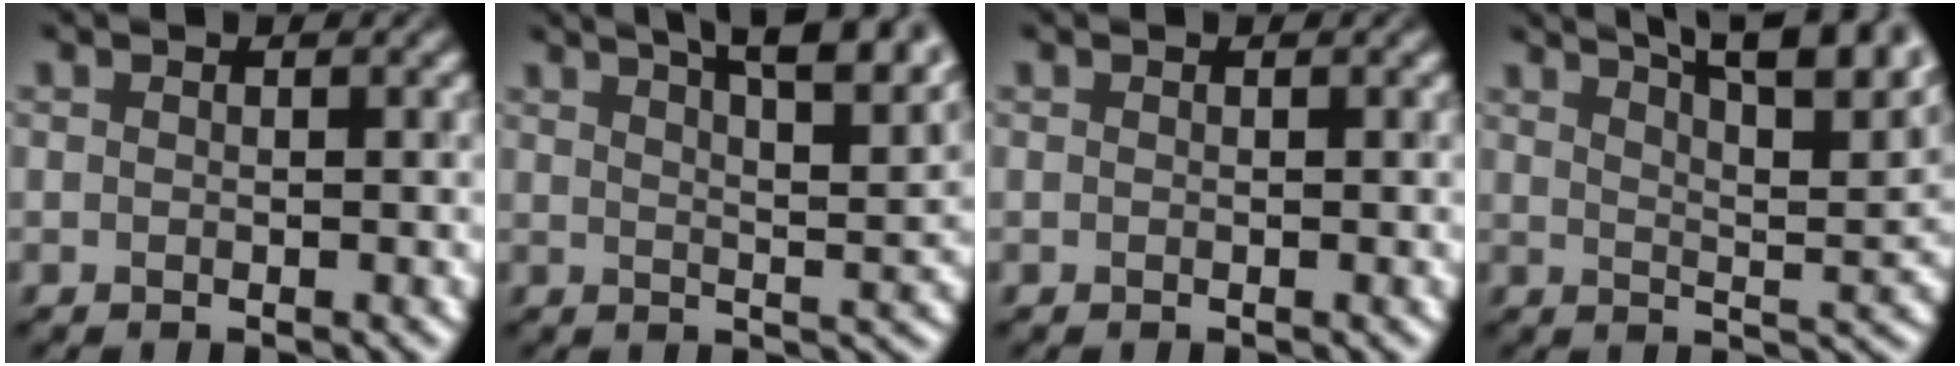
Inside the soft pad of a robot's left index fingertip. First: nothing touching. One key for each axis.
{"total": 12.4, "fx": 8.3, "fy": 4.1, "fz": 8.2, "tx": -0.073, "ty": 0.040, "tz": 0.080}
{"total": 0.0}
{"total": 13.5, "fx": 9.6, "fy": 4.2, "fz": 8.5, "tx": -0.083, "ty": 0.035, "tz": 0.094}